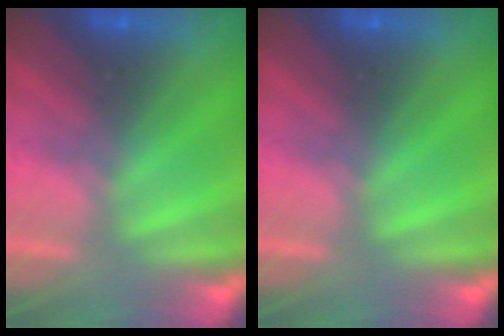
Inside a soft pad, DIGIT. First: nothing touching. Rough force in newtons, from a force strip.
{"total": 0.0}